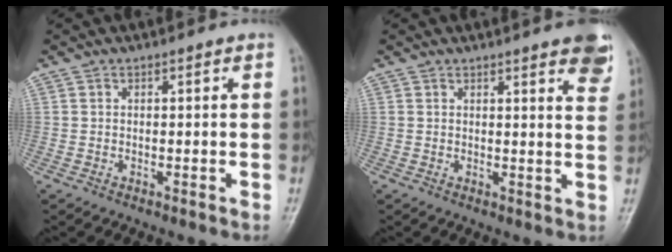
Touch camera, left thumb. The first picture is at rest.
{"total": 7.8, "force": [5.0, 1.6, 5.7], "torque": [-0.052, -0.018, 0.051]}